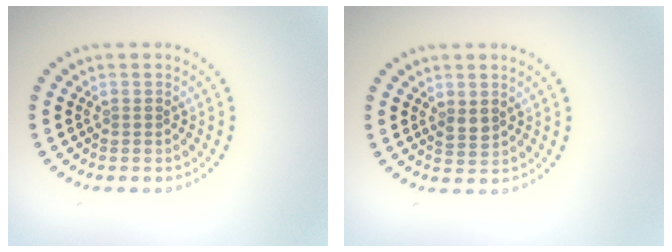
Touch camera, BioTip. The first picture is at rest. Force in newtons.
{"total": 1.2, "press": 1.2, "slide": 0.3}